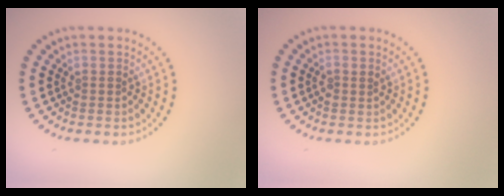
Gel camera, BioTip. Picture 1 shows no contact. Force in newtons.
{"total": 0.9, "press": 0.9, "slide": 0.2}